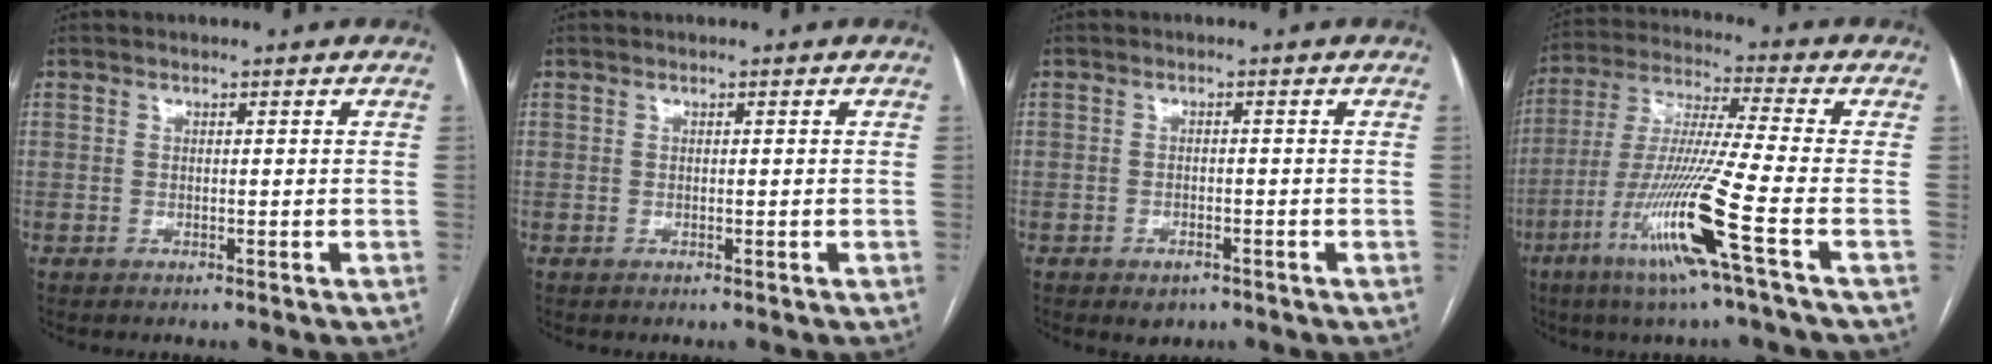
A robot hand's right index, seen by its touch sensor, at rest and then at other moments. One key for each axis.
{"total": 0.0}
{"total": 2.5, "fx": -1.5, "fy": 1.5, "fz": 1.2, "tx": -0.015, "ty": 0.001, "tz": -0.014}
{"total": 15.1, "fx": -6.4, "fy": -1.8, "fz": 13.5, "tx": -0.276, "ty": -0.026, "tz": -0.126}